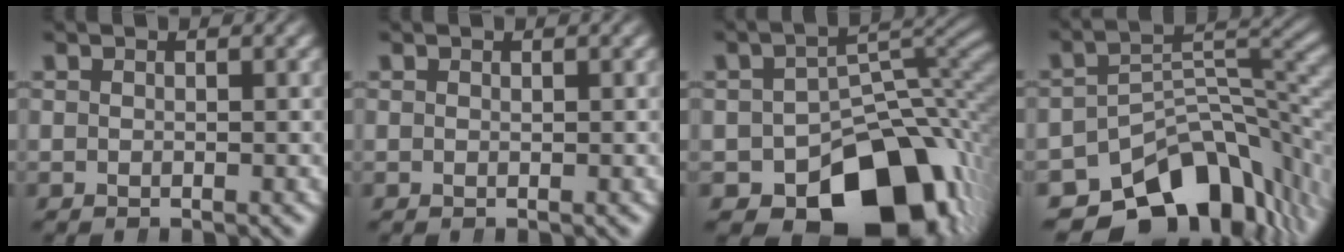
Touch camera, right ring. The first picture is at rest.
{"total": 0.0}
{"total": 16.3, "force": [-7.6, 9.3, 11.1], "torque": [-0.149, -0.046, -0.092]}
{"total": 14.7, "force": [-8.9, 7.4, 9.0], "torque": [-0.104, -0.024, -0.121]}